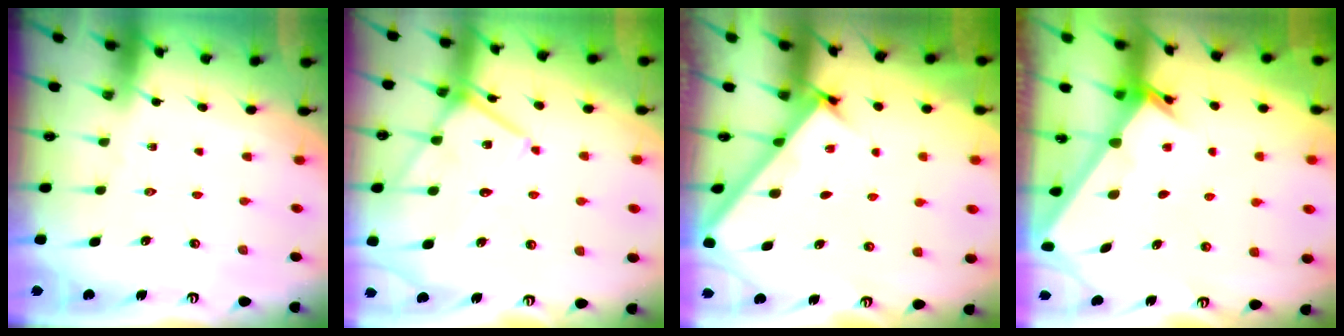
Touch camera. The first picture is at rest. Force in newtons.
{"total": 13.7, "press": 13.7, "slide": 1.2}
{"total": 2.8, "press": 2.8, "slide": 0.4}
{"total": 2.3, "press": 2.3, "slide": 0.2}